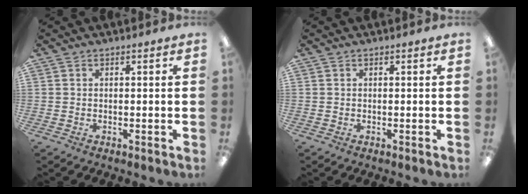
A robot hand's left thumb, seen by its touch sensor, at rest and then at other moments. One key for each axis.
{"total": 0.0}